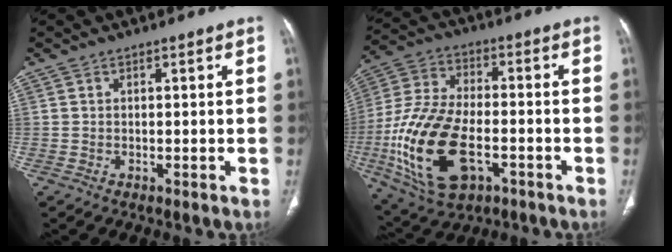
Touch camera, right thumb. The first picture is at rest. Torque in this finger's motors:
{"motor_torque": [0.83, 0.60, 1.90, -0.88, 0.69]}